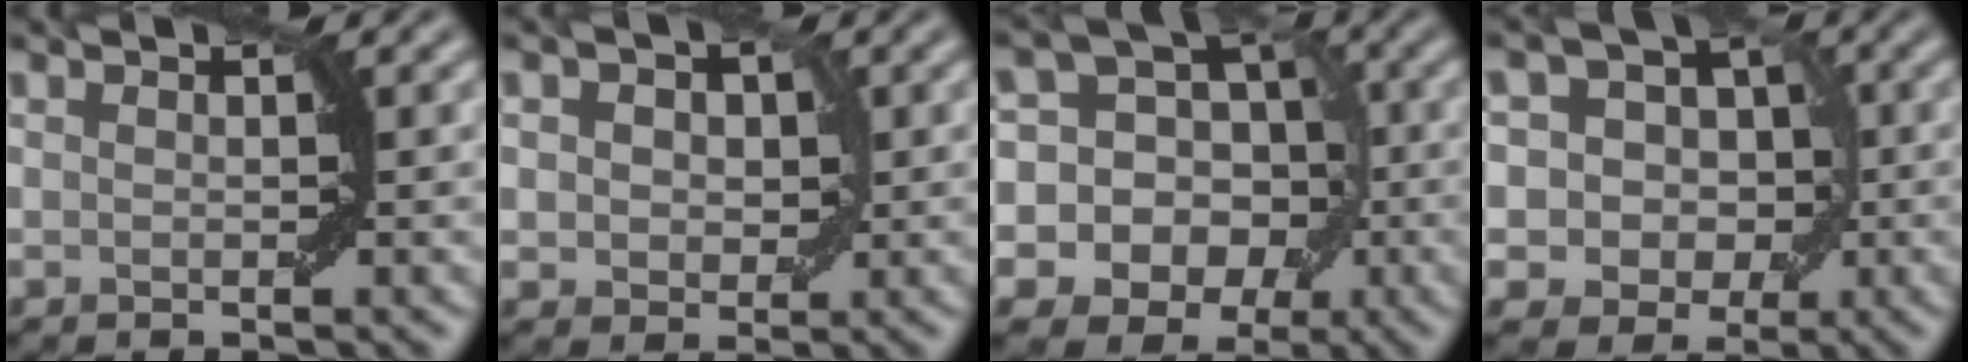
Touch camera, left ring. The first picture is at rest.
{"total": 4.0, "force": [1.0, 3.1, 2.4], "torque": [-0.027, 0.016, -0.007]}
{"total": 15.0, "force": [-1.6, 13.8, 5.8], "torque": [-0.135, 0.023, -0.054]}
{"total": 7.7, "force": [1.3, 6.7, 3.5], "torque": [-0.033, 0.022, -0.021]}